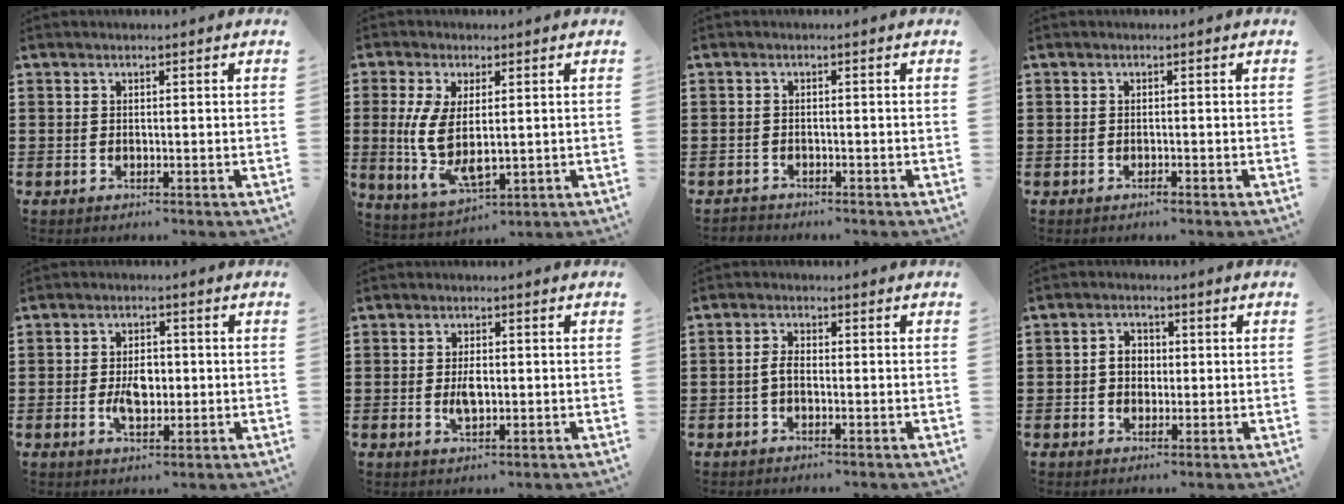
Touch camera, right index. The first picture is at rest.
{"total": 8.6, "force": [0.4, 4.0, 7.7], "torque": [-0.175, -0.008, 0.007]}
{"total": 1.1, "force": [-1.1, 0.2, -0.1], "torque": [-0.003, 0.001, -0.023]}
{"total": 0.6, "force": [-0.5, 0.0, 0.2], "torque": [-0.006, -0.003, -0.010]}
{"total": 4.6, "force": [-0.5, 2.8, 3.6], "torque": [-0.069, 0.001, -0.014]}
{"total": 3.0, "force": [-0.2, 1.5, 2.7], "torque": [-0.050, 0.003, -0.004]}
{"total": 2.2, "force": [-0.6, 0.9, 1.9], "torque": [-0.052, -0.003, -0.015]}
{"total": 2.9, "force": [-0.1, 2.3, 1.8], "torque": [-0.040, 0.009, -0.004]}